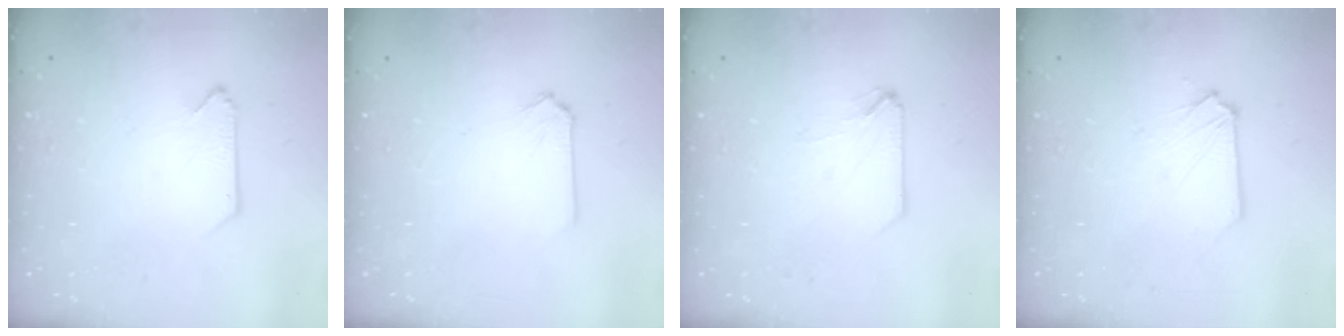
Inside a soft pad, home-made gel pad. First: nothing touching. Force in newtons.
{"total": 0.0}
{"total": 1.4, "press": 1.4, "slide": 0.2}
{"total": 1.0, "press": 1.0, "slide": 0.1}